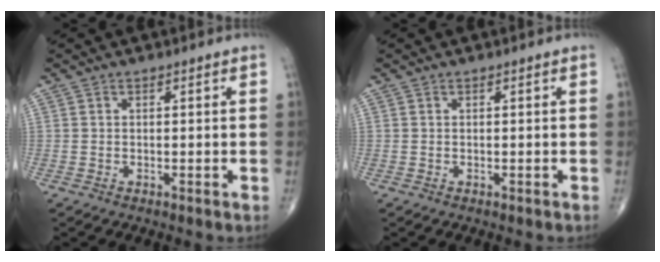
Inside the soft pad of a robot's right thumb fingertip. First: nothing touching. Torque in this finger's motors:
{"motor_torque": [-0.08, 0.07, 0.00, 0.00, 0.00]}